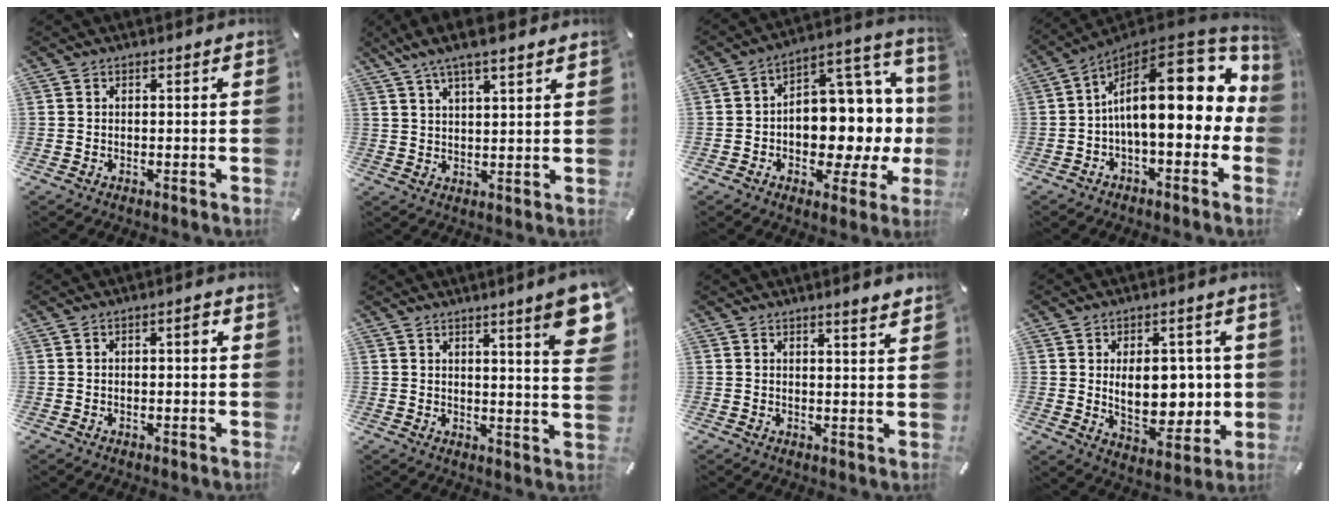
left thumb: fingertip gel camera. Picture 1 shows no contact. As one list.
[{"total": 6.7, "force": [5.2, 1.4, 4.0], "torque": [-0.089, -0.013, 0.095]}, {"total": 13.5, "force": [-0.4, 9.7, 9.4], "torque": [-0.090, -0.023, -0.002]}, {"total": 22.3, "force": [3.6, 9.8, 19.7], "torque": [-0.316, -0.040, 0.058]}, {"total": 2.2, "force": [0.1, 0.9, 2.0], "torque": [-0.032, 0.007, -0.003]}, {"total": 9.8, "force": [5.1, 0.9, 8.4], "torque": [-0.122, -0.032, 0.080]}, {"total": 2.5, "force": [2.1, -0.1, 1.3], "torque": [-0.020, -0.014, 0.036]}, {"total": 13.0, "force": [1.0, 8.4, 9.9], "torque": [-0.132, -0.006, 0.018]}]